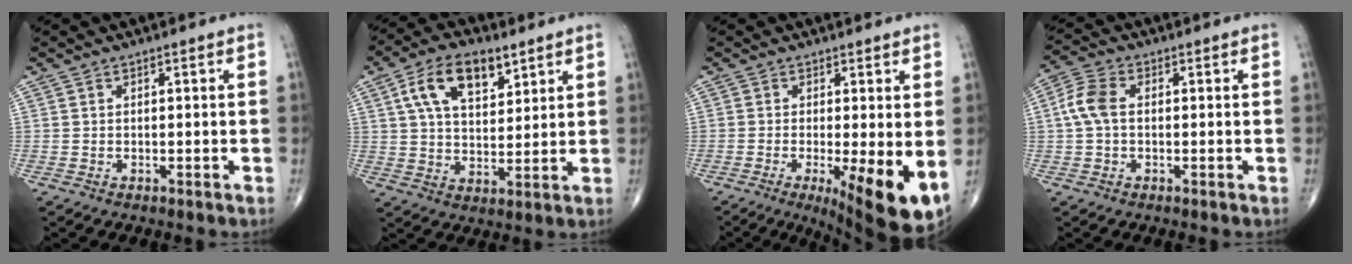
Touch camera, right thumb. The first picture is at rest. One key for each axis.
{"total": 12.4, "fx": 5.9, "fy": 6.5, "fz": 8.8, "tx": -0.137, "ty": -0.011, "tz": 0.107}
{"total": 12.1, "fx": -3.1, "fy": 3.1, "fz": 11.3, "tx": -0.158, "ty": -0.023, "tz": -0.037}
{"total": 5.9, "fx": 0.3, "fy": 3.7, "fz": 4.6, "tx": -0.106, "ty": 0.017, "tz": 0.000}